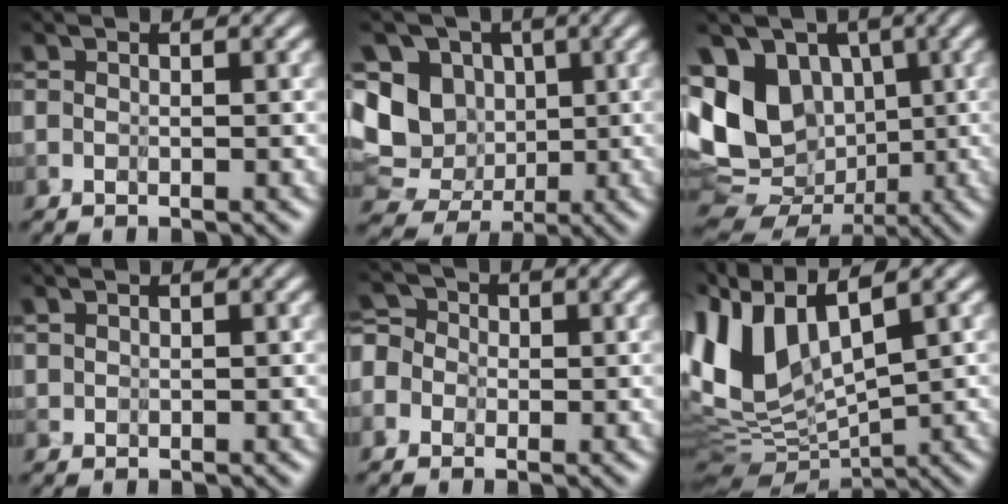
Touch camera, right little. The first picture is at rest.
{"total": 7.7, "force": [0.5, 6.9, 3.5], "torque": [-0.087, -0.001, 0.001]}
{"total": 10.0, "force": [1.1, 8.1, 5.7], "torque": [-0.131, -0.001, 0.011]}
{"total": 0.8, "force": [0.8, 0.3, 0.0], "torque": [-0.006, -0.002, 0.010]}
{"total": 3.2, "force": [-0.4, 3.0, 0.8], "torque": [-0.035, 0.021, -0.042]}
{"total": 7.2, "force": [3.7, 2.1, 5.8], "torque": [-0.159, -0.005, 0.070]}